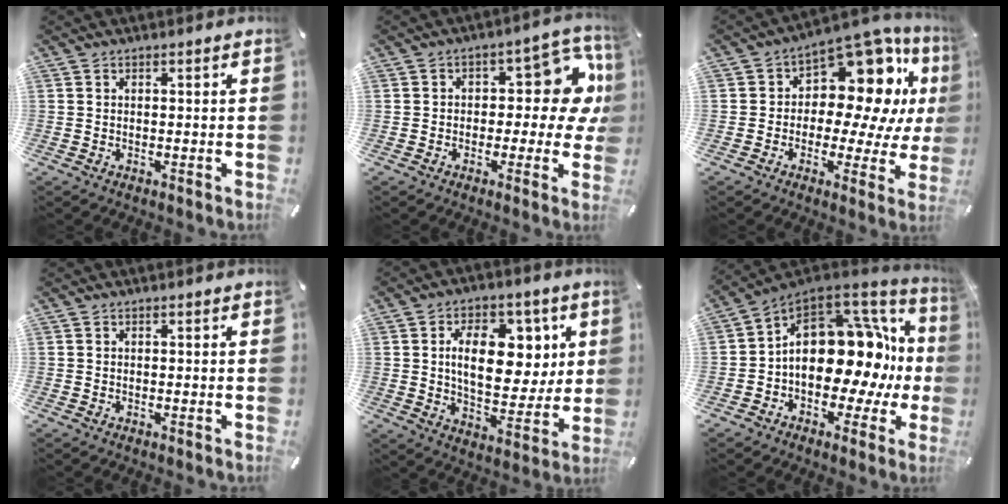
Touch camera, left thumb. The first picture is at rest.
{"total": 11.4, "force": [2.3, 6.9, 8.8], "torque": [-0.098, -0.022, 0.036]}
{"total": 16.5, "force": [6.4, 9.3, 11.9], "torque": [-0.176, -0.061, 0.104]}
{"total": 0.0}
{"total": 15.5, "force": [4.2, 9.9, 11.1], "torque": [-0.158, -0.004, 0.074]}
{"total": 21.5, "force": [1.8, 14.1, 16.1], "torque": [-0.266, -0.031, 0.041]}